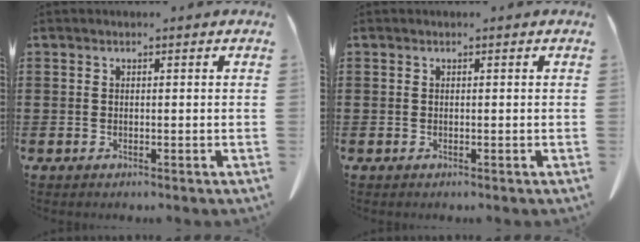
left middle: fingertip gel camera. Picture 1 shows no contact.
{"total": 0.0}